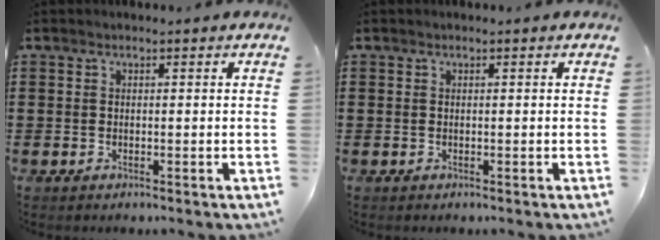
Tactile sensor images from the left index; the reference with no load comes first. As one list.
[{"total": 0.0}]